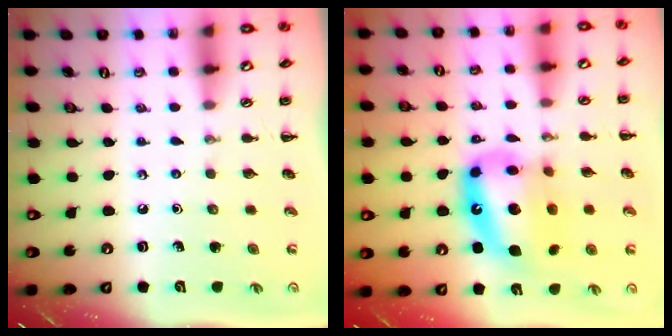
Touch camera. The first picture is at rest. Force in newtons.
{"total": 16.8, "press": 16.3, "slide": 4.2}